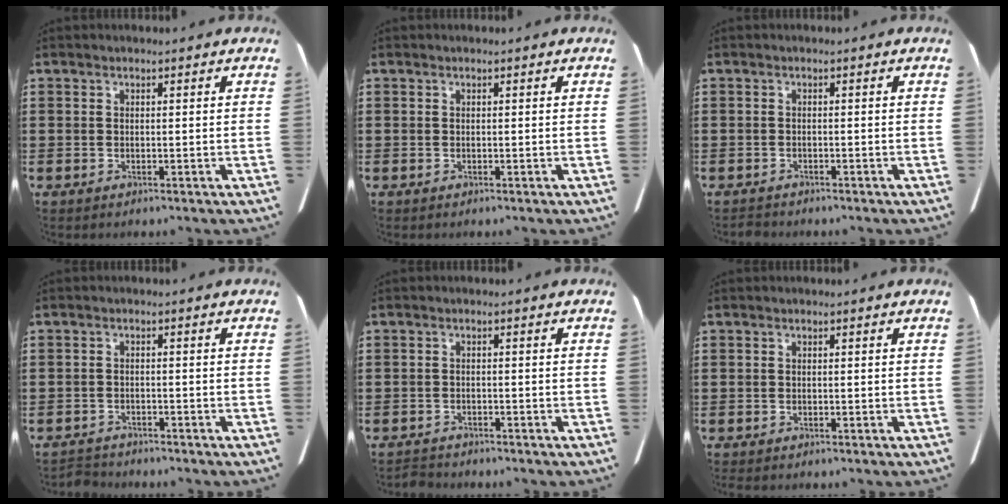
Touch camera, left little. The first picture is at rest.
{"total": 0.0}
{"total": 0.7, "force": [-0.7, 0.0, 0.0], "torque": [-0.004, -0.001, -0.015]}
{"total": 1.7, "force": [-1.7, 0.0, -0.1], "torque": [-0.005, -0.002, -0.038]}
{"total": 1.3, "force": [-1.3, 0.0, 0.0], "torque": [-0.005, -0.001, -0.028]}
{"total": 0.0}